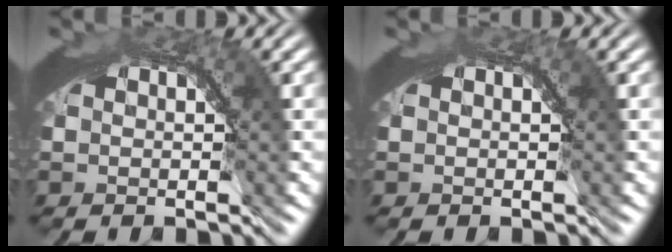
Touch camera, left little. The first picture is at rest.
{"total": 0.0}